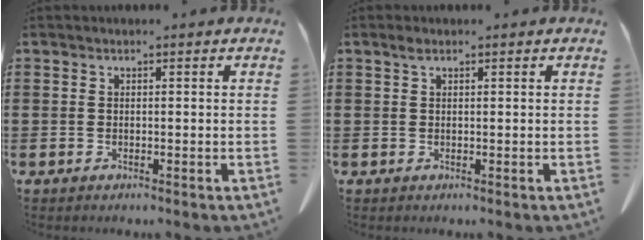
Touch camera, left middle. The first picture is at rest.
{"total": 0.9, "force": [0.5, 0.3, 0.7], "torque": [-0.016, 0.001, 0.011]}